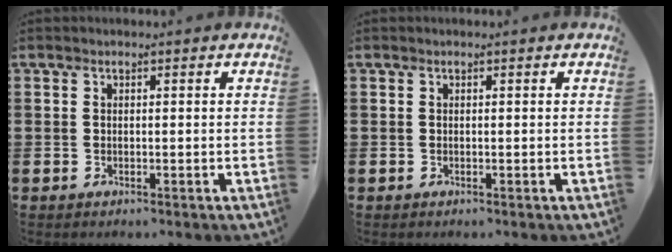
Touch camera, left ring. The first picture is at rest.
{"total": 0.0}